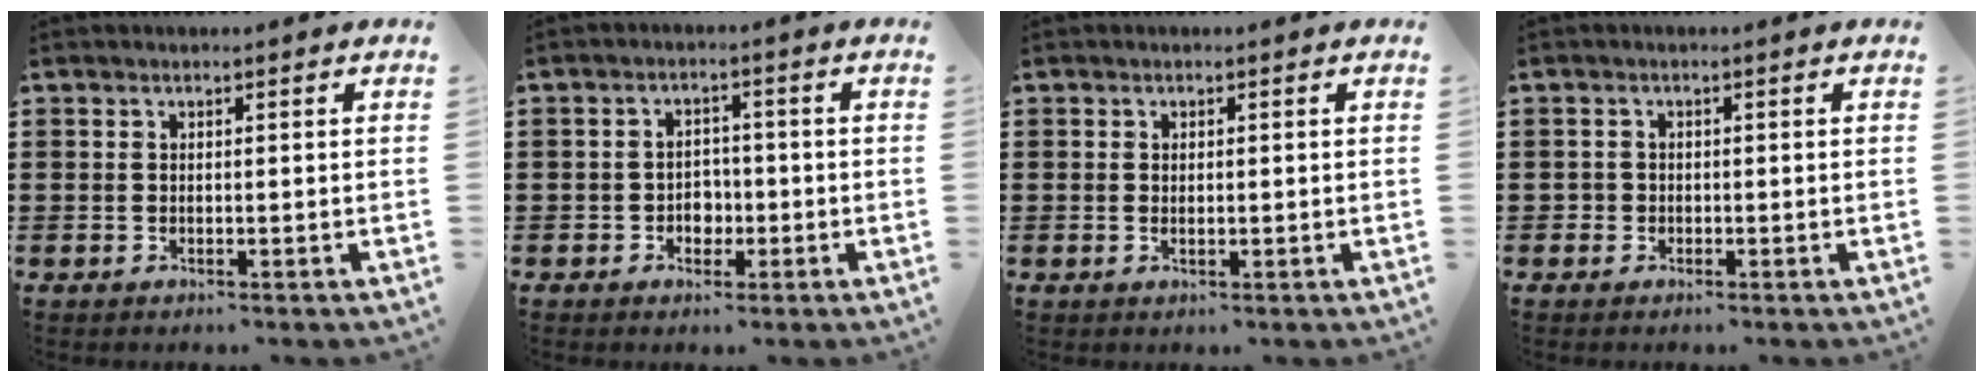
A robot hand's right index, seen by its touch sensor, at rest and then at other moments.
{"total": 2.9, "force": [-1.0, 2.3, 1.3], "torque": [-0.031, 0.005, -0.022]}
{"total": 0.8, "force": [0.0, 0.4, 0.7], "torque": [-0.014, 0.002, 0.000]}
{"total": 1.0, "force": [-0.3, 0.9, 0.0], "torque": [-0.003, 0.006, -0.009]}